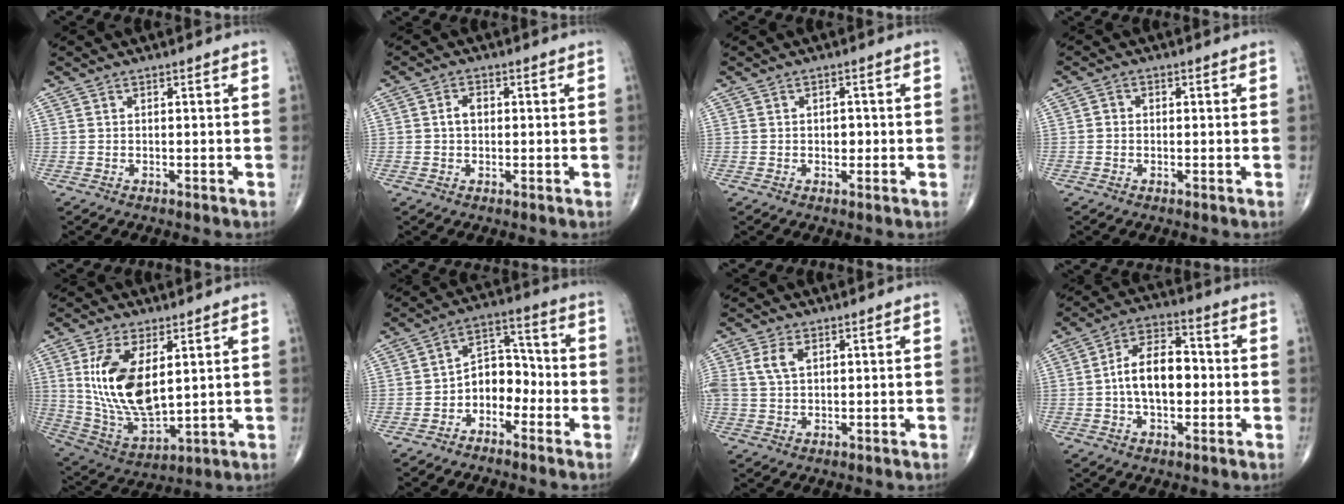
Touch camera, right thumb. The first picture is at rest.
{"total": 2.7, "force": [0.1, 2.0, 1.9], "torque": [-0.030, 0.010, 0.000]}
{"total": 2.1, "force": [-0.2, 1.5, 1.4], "torque": [-0.009, 0.003, -0.005]}
{"total": 1.5, "force": [0.0, 1.3, 0.7], "torque": [-0.004, 0.005, -0.005]}
{"total": 16.3, "force": [3.7, 8.0, 13.6], "torque": [-0.257, -0.022, 0.088]}
{"total": 7.8, "force": [-3.1, 5.6, 4.5], "torque": [-0.041, 0.046, -0.067]}
{"total": 4.7, "force": [1.5, 2.8, 3.4], "torque": [-0.077, 0.005, 0.032]}
{"total": 11.5, "force": [-0.7, 6.6, 9.4], "torque": [-0.148, 0.028, -0.021]}